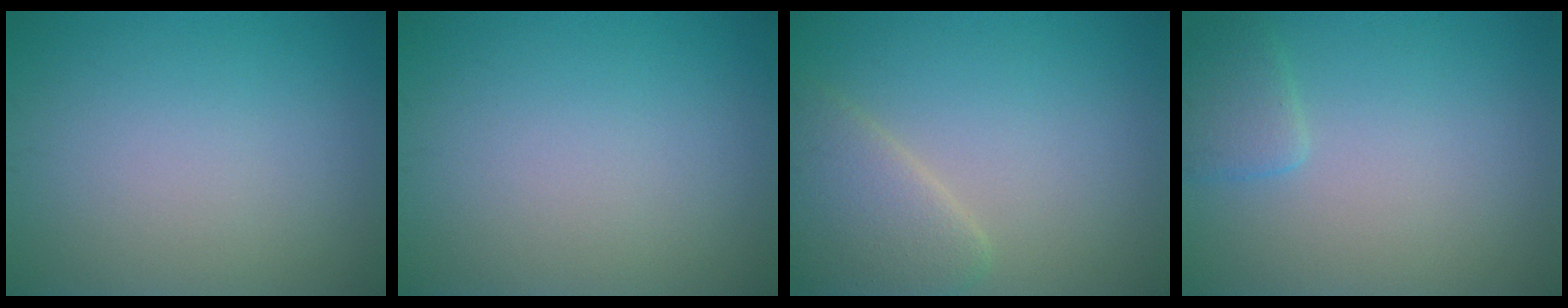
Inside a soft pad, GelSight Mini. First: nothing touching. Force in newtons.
{"total": 0.0}
{"total": 4.0, "press": 4.0, "slide": 0.2}
{"total": 1.8, "press": 1.8, "slide": 0.2}